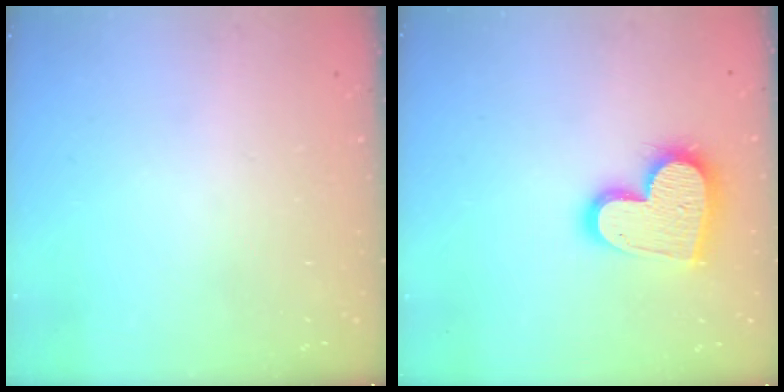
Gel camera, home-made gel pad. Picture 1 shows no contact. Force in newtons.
{"total": 16.9, "press": 16.8, "slide": 1.3}